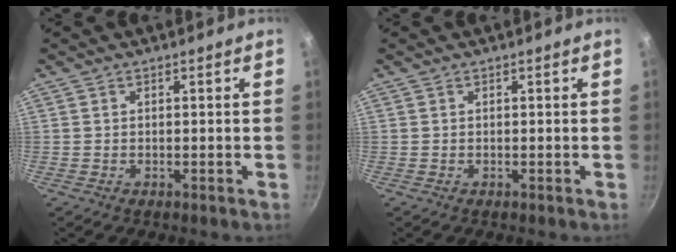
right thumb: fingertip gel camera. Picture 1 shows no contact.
{"total": 0.0}